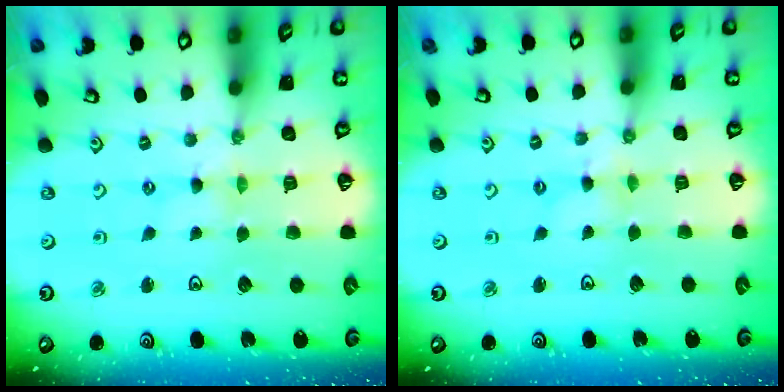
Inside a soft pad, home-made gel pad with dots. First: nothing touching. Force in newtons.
{"total": 1.3, "press": 1.3, "slide": 0.2}